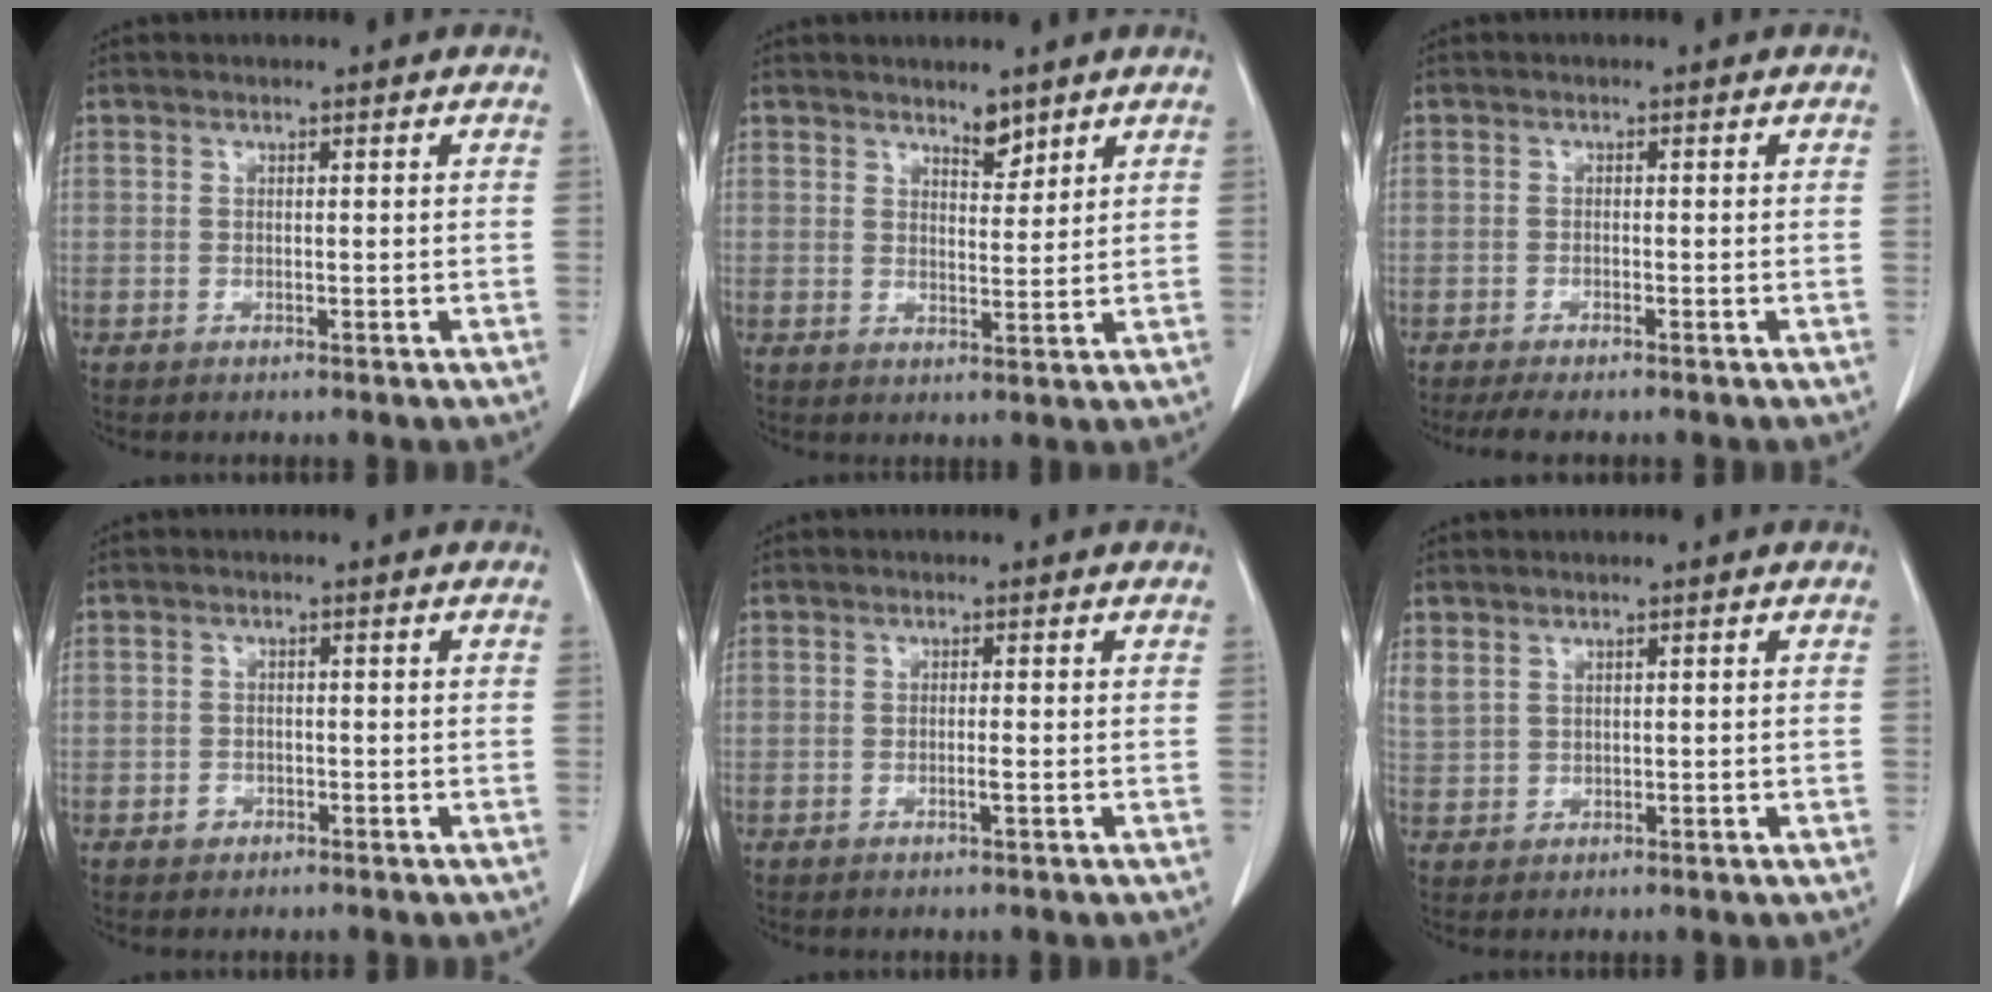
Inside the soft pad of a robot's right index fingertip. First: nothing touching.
{"total": 2.8, "force": [2.4, 1.0, 1.1], "torque": [-0.018, -0.008, 0.041]}
{"total": 4.0, "force": [-3.3, 0.6, 2.2], "torque": [-0.029, -0.008, -0.047]}
{"total": 2.4, "force": [-1.0, 1.3, 1.8], "torque": [-0.038, 0.001, -0.012]}
{"total": 1.2, "force": [-0.4, -0.1, 1.1], "torque": [-0.023, -0.002, -0.007]}
{"total": 2.5, "force": [1.4, 1.6, 1.3], "torque": [-0.043, 0.016, 0.045]}